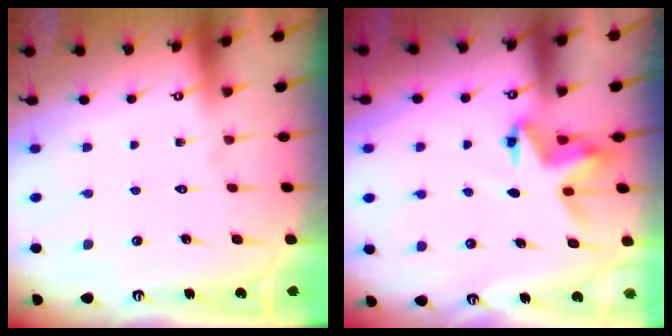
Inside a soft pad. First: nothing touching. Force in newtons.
{"total": 4.8, "press": 4.7, "slide": 0.3}